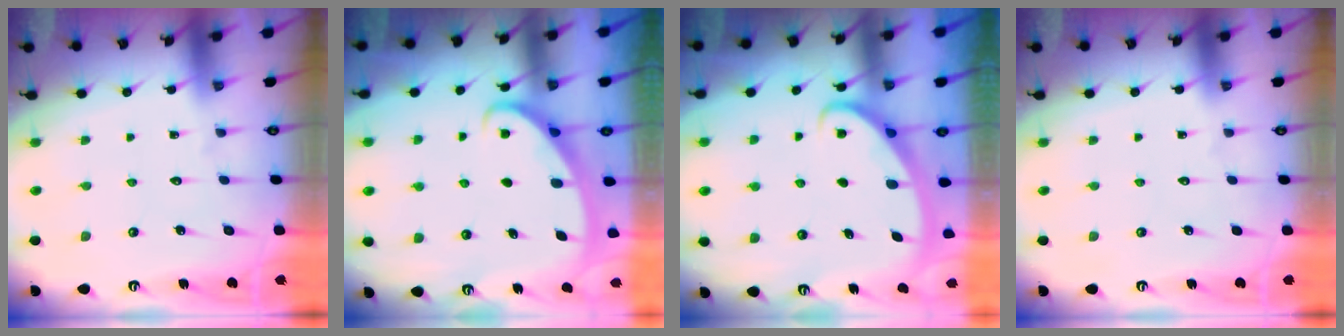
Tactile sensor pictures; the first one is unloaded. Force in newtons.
{"total": 2.6, "press": 2.6, "slide": 0.3}
{"total": 2.8, "press": 2.8, "slide": 0.4}
{"total": 0.0}